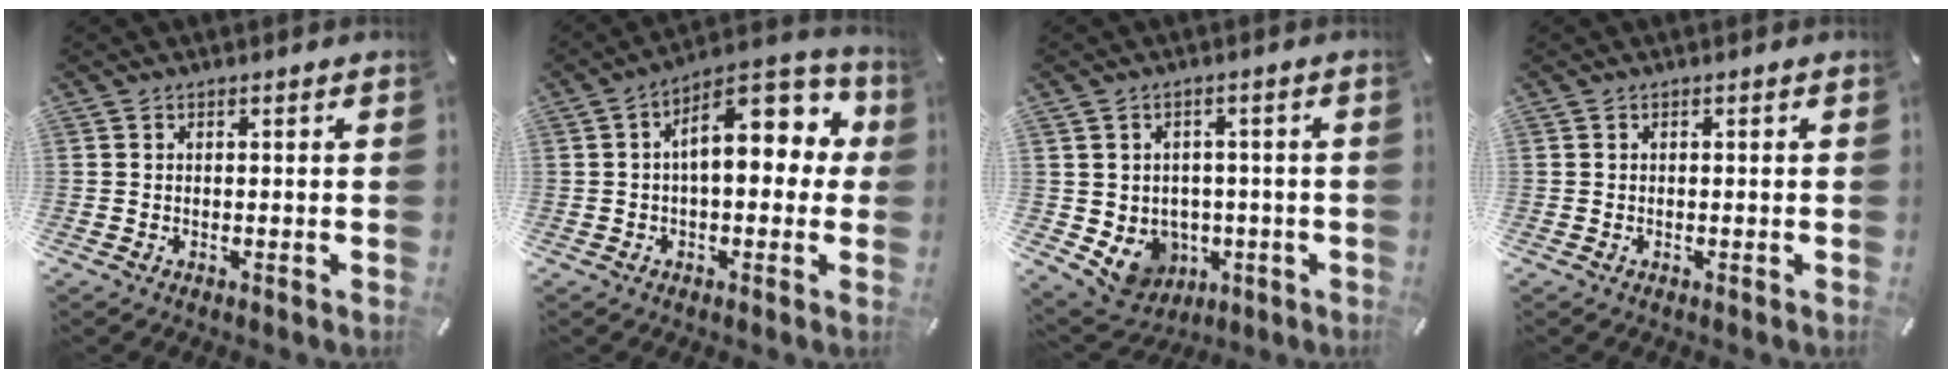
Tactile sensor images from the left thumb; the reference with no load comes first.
{"total": 15.3, "force": [3.7, 7.6, 12.7], "torque": [-0.171, -0.023, 0.061]}
{"total": 6.8, "force": [-0.9, 6.5, 1.7], "torque": [-0.048, -0.010, -0.013]}
{"total": 0.0}